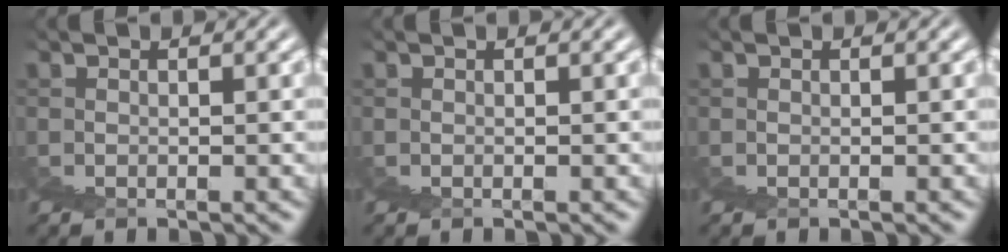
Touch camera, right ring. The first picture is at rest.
{"total": 0.0}
{"total": 0.0}